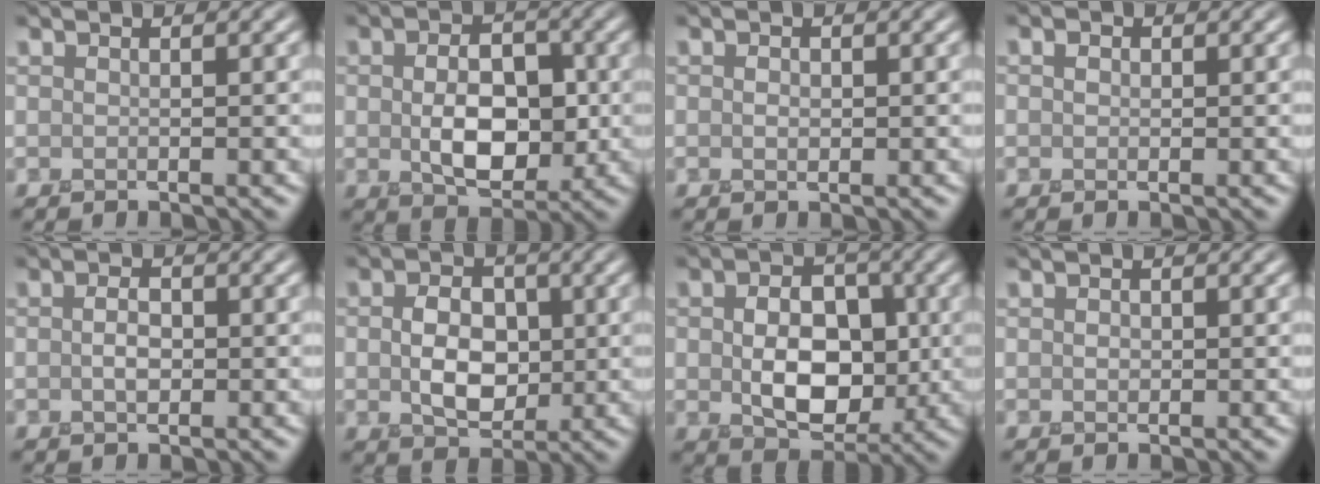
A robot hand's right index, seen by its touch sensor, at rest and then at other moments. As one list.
[{"total": 6.3, "force": [-0.6, 4.0, 4.8], "torque": [-0.084, -0.012, -0.012]}, {"total": 0.8, "force": [0.0, 0.7, 0.5], "torque": [-0.007, -0.005, -0.001]}, {"total": 0.7, "force": [-0.1, 0.7, 0.2], "torque": [-0.002, -0.002, -0.008]}, {"total": 1.7, "force": [-0.4, 1.1, 1.3], "torque": [-0.028, -0.002, -0.010]}, {"total": 4.7, "force": [-0.3, 3.3, 3.2], "torque": [-0.060, -0.010, -0.008]}, {"total": 6.9, "force": [-0.6, 4.7, 5.0], "torque": [-0.085, -0.014, -0.010]}, {"total": 0.7, "force": [0.0, 0.6, 0.3], "torque": [-0.005, -0.004, -0.001]}]